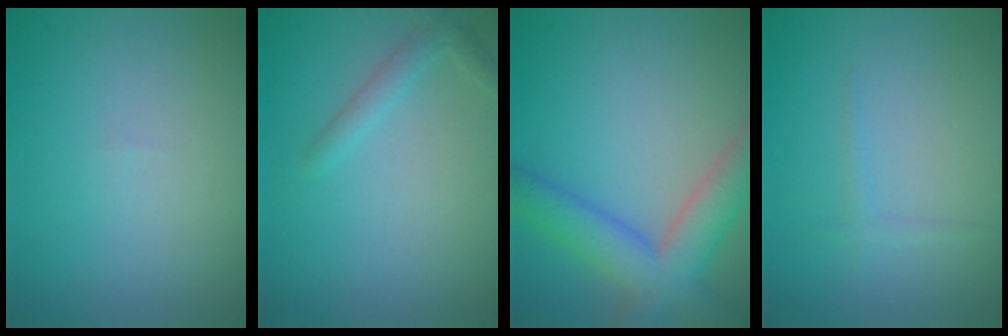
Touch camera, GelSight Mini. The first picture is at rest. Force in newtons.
{"total": 1.6, "press": 1.6, "slide": 0.1}
{"total": 6.4, "press": 6.4, "slide": 0.4}
{"total": 0.9, "press": 0.8, "slide": 0.1}